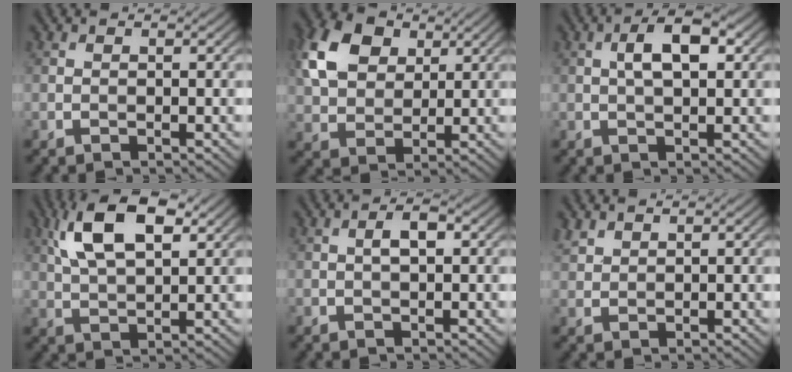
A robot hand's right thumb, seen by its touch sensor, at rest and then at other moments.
{"total": 9.4, "force": [3.8, 6.5, 5.7], "torque": [-0.152, 0.014, 0.069]}
{"total": 4.8, "force": [1.1, 1.9, 4.2], "torque": [-0.079, 0.010, 0.017]}
{"total": 10.3, "force": [4.6, 4.4, 8.2], "torque": [-0.168, 0.017, 0.086]}
{"total": 2.1, "force": [0.3, 0.8, 1.9], "torque": [-0.032, 0.006, 0.002]}
{"total": 1.9, "force": [1.6, 0.9, 0.6], "torque": [-0.018, 0.004, 0.041]}